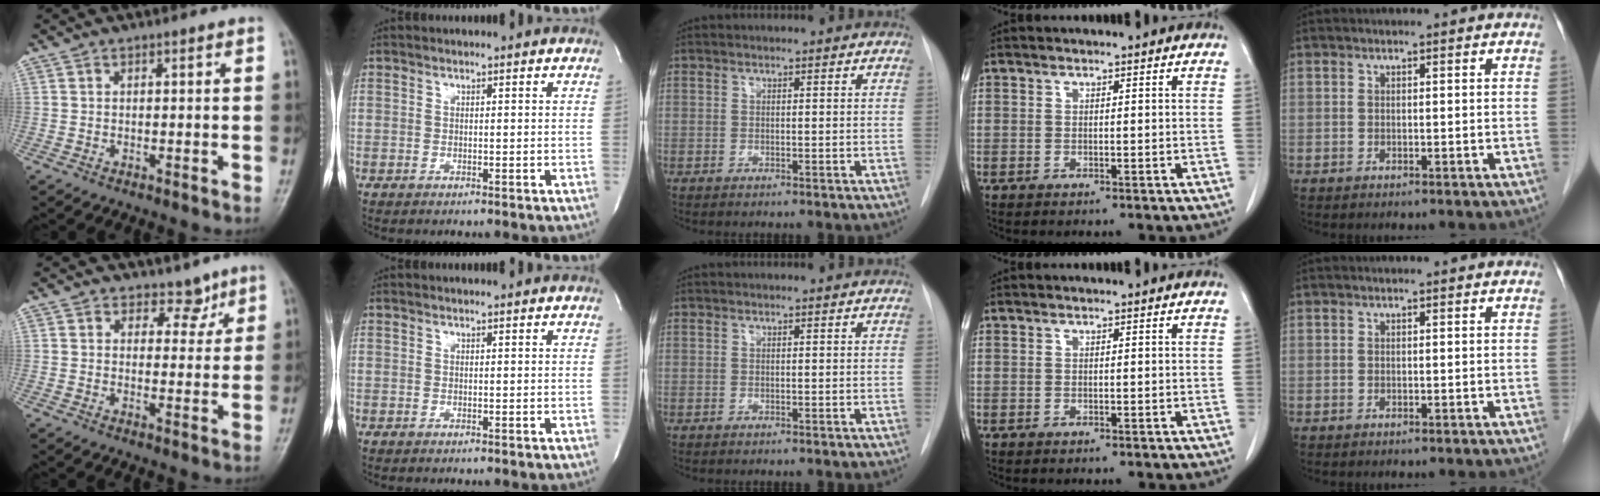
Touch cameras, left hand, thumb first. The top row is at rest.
{"thumb": {"total": 4.8, "force": [3.4, 3.3, 0.7], "torque": [0.026, -0.017, 0.048]}}